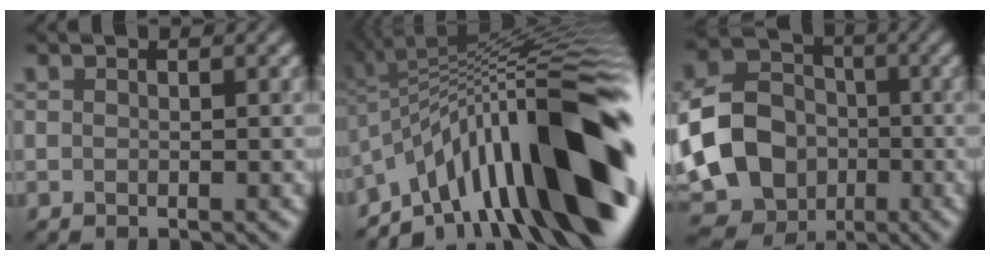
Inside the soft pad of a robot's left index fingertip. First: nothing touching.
{"total": 16.7, "force": [-5.7, 4.5, 15.0], "torque": [-0.194, 0.055, -0.112]}
{"total": 12.9, "force": [-2.8, 10.4, 7.1], "torque": [-0.152, -0.020, -0.062]}